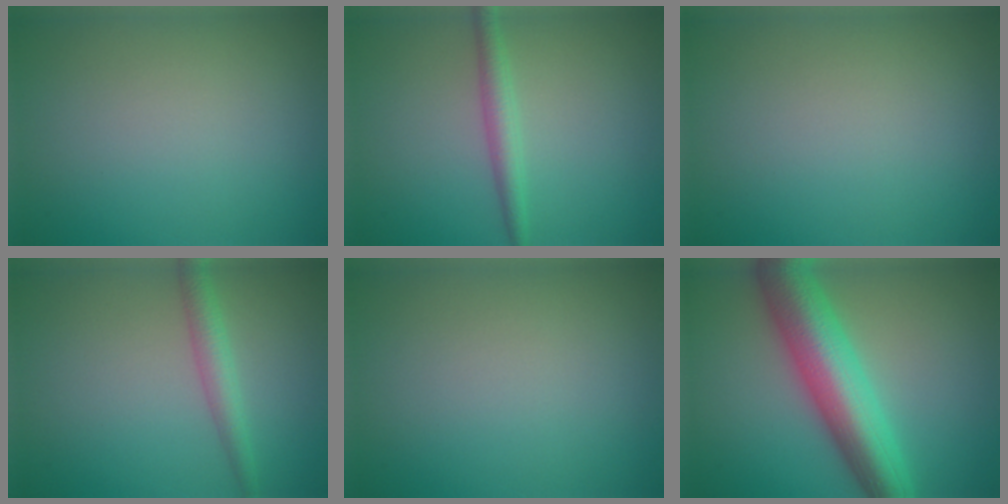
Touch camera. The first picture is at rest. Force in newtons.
{"total": 2.3, "press": 2.3, "slide": 0.0}
{"total": 0.0}
{"total": 2.4, "press": 2.4, "slide": 0.1}
{"total": 0.0}
{"total": 9.1, "press": 9.1, "slide": 0.4}